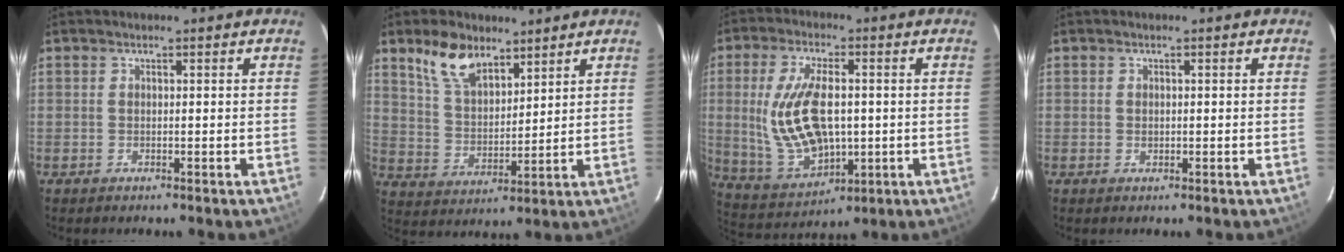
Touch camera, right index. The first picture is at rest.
{"total": 10.3, "force": [7.0, 5.3, 5.5], "torque": [-0.103, 0.016, 0.140]}
{"total": 15.8, "force": [0.5, 7.9, 13.7], "torque": [-0.278, -0.008, 0.031]}
{"total": 0.8, "force": [0.1, 0.5, 0.5], "torque": [-0.008, 0.001, 0.003]}